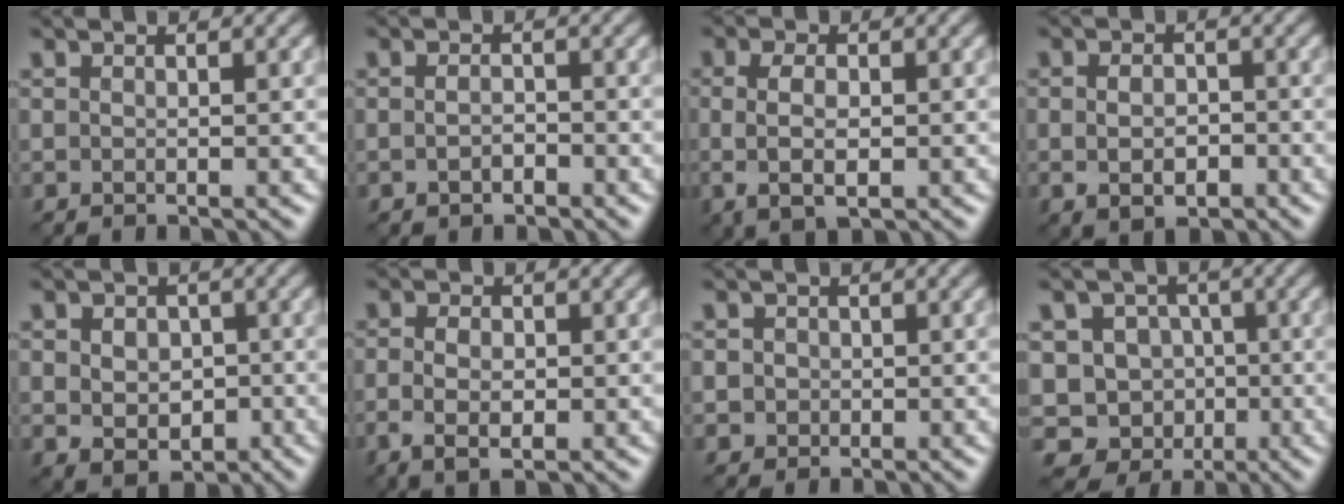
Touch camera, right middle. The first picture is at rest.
{"total": 1.0, "force": [-0.7, 0.4, 0.7], "torque": [-0.015, 0.003, -0.014]}
{"total": 3.2, "force": [-0.3, 1.6, 2.8], "torque": [-0.066, -0.003, -0.001]}
{"total": 2.7, "force": [-0.7, 1.7, 1.9], "torque": [-0.027, -0.002, -0.012]}
{"total": 4.9, "force": [-0.7, 4.0, 2.8], "torque": [-0.033, -0.010, -0.011]}
{"total": 3.0, "force": [-0.8, 1.7, 2.3], "torque": [-0.047, -0.007, -0.011]}
{"total": 1.7, "force": [0.0, 1.7, 0.4], "torque": [0.013, 0.013, -0.016]}
{"total": 6.8, "force": [-1.6, 6.4, 1.7], "torque": [0.001, 0.018, -0.054]}